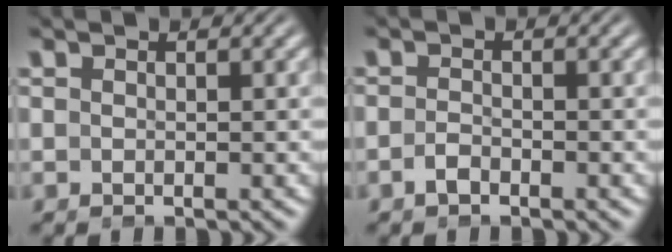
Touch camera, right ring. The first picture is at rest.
{"total": 1.3, "force": [-1.3, -0.2, 0.0], "torque": [0.002, -0.002, -0.025]}